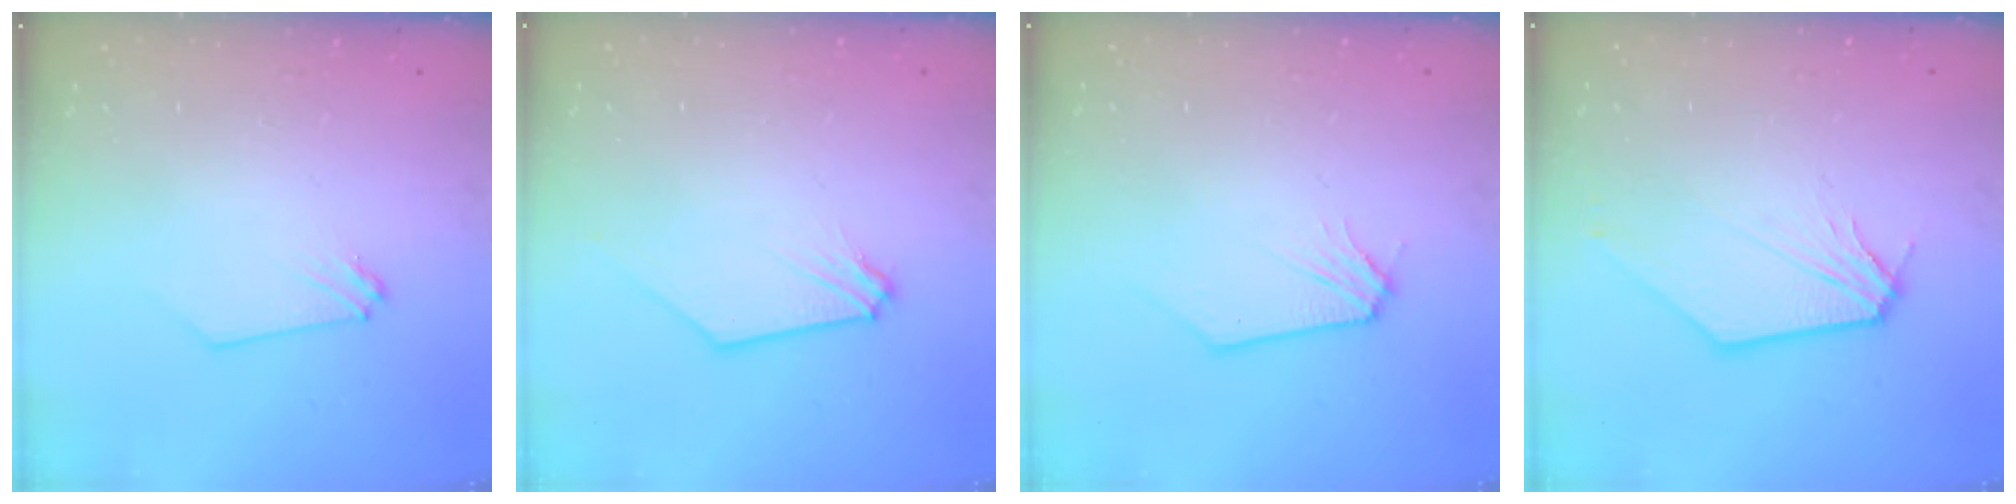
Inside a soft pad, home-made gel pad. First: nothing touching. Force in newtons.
{"total": 0.9, "press": 0.9, "slide": 0.1}
{"total": 0.0}
{"total": 2.5, "press": 2.5, "slide": 0.3}